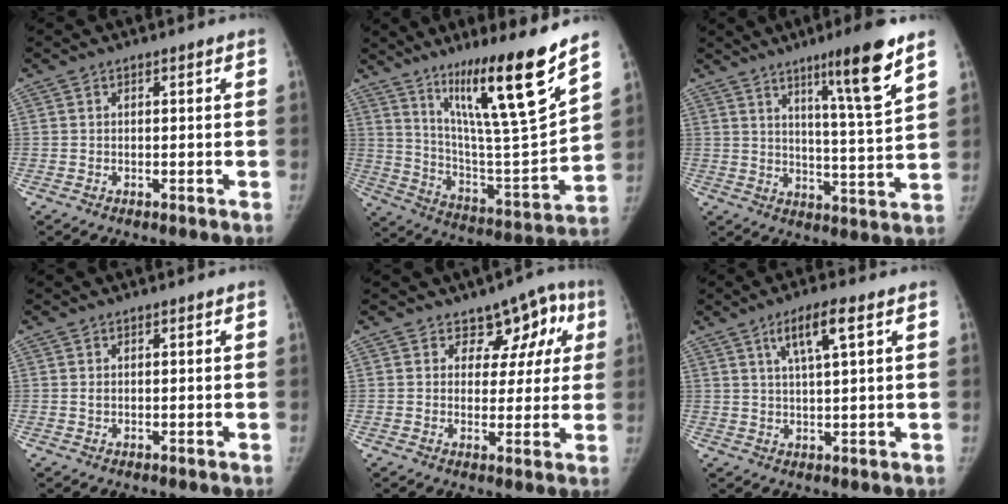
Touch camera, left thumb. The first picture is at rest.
{"total": 22.7, "force": [14.2, 2.2, 17.6], "torque": [-0.260, -0.078, 0.245]}
{"total": 13.4, "force": [8.0, 0.4, 10.8], "torque": [-0.165, -0.051, 0.127]}
{"total": 0.6, "force": [0.3, 0.5, 0.4], "torque": [-0.004, -0.001, 0.006]}
{"total": 8.2, "force": [3.7, 6.0, 4.2], "torque": [0.009, -0.007, 0.044]}
{"total": 6.9, "force": [3.2, 1.1, 6.0], "torque": [-0.112, -0.007, 0.059]}